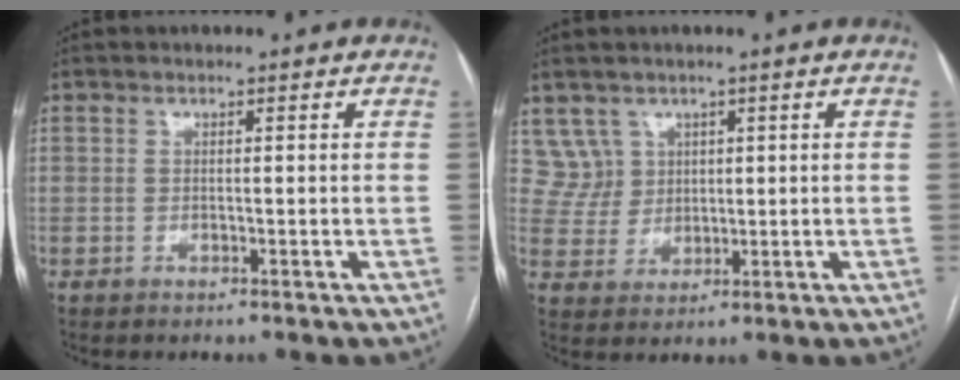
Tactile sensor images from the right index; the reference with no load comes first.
{"total": 4.7, "force": [2.6, 3.9, -0.3], "torque": [0.011, 0.011, 0.057]}